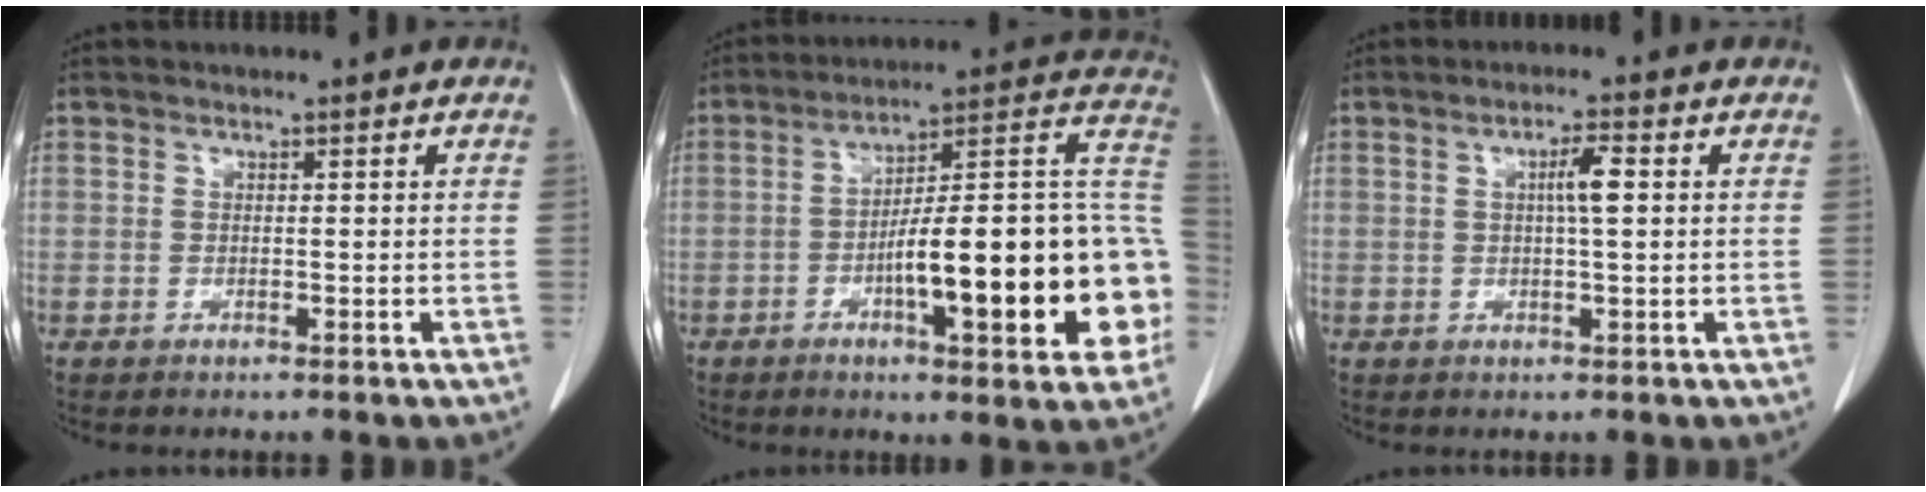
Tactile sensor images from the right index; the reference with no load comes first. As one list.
[{"total": 23.9, "force": [-5.5, 4.3, 22.9], "torque": [-0.253, 0.031, -0.069]}, {"total": 3.5, "force": [0.6, 0.2, 3.5], "torque": [-0.060, 0.003, 0.009]}]